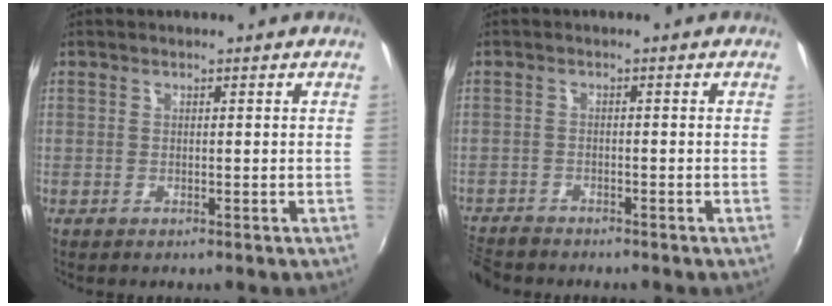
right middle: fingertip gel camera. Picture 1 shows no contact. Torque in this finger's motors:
{"motor_torque": [0.05, -0.60, 0.16, 0.11]}